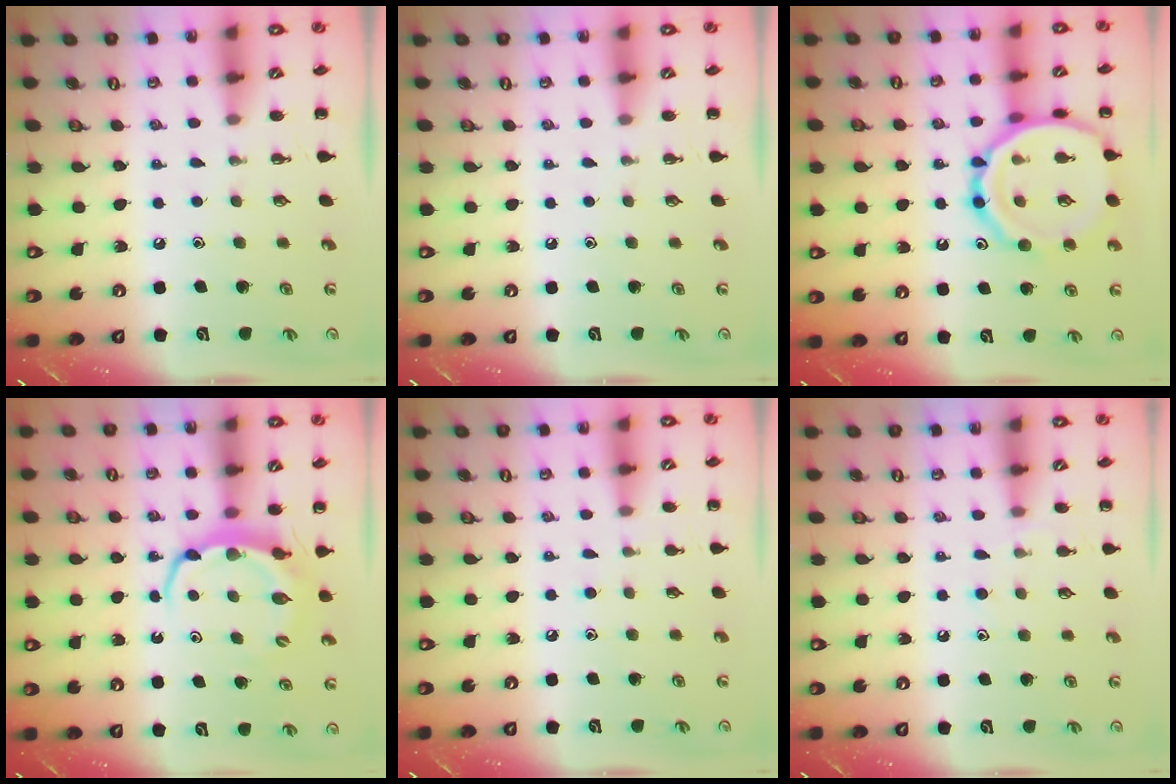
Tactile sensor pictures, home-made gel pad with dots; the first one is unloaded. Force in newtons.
{"total": 0.0}
{"total": 19.3, "press": 19.3, "slide": 1.6}
{"total": 6.2, "press": 6.2, "slide": 0.3}
{"total": 4.9, "press": 4.6, "slide": 1.7}
{"total": 5.6, "press": 5.2, "slide": 2.1}